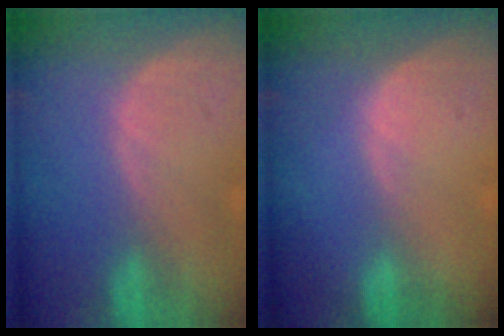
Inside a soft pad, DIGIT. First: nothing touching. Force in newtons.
{"total": 0.5, "press": 0.3, "slide": 0.4}